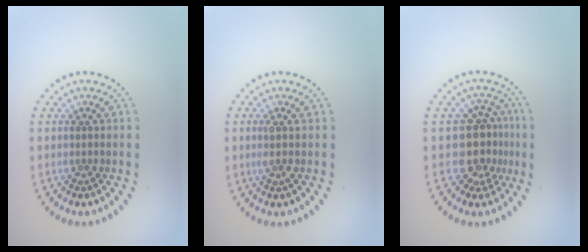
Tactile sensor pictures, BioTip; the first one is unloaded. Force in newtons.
{"total": 1.1, "press": 0.8, "slide": 0.7}
{"total": 3.8, "press": 3.1, "slide": 2.1}